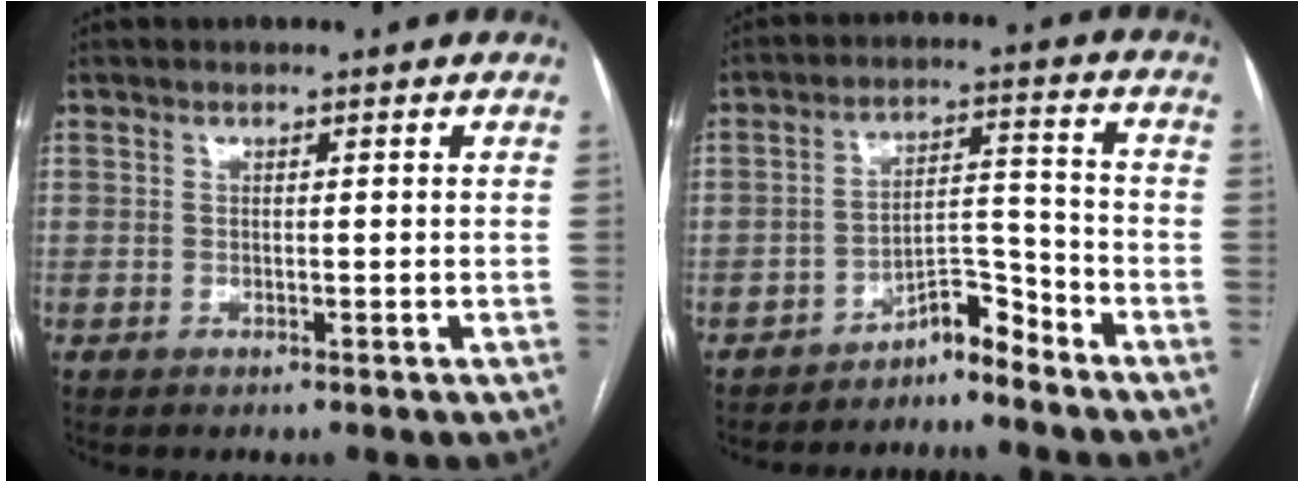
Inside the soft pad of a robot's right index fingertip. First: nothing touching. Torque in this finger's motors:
{"motor_torque": [-0.45, 0.37, -0.43, -0.12]}